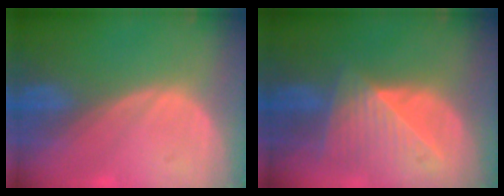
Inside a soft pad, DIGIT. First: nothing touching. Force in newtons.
{"total": 8.3, "press": 7.5, "slide": 3.5}